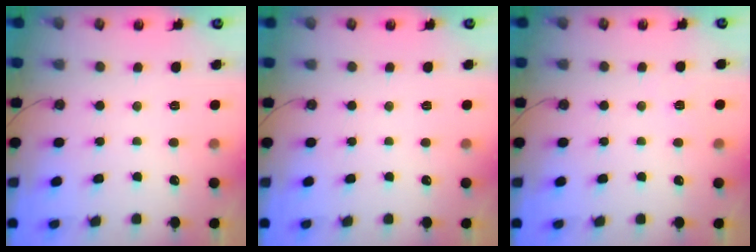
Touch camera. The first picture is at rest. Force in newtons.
{"total": 0.0}
{"total": 3.2, "press": 2.1, "slide": 2.4}